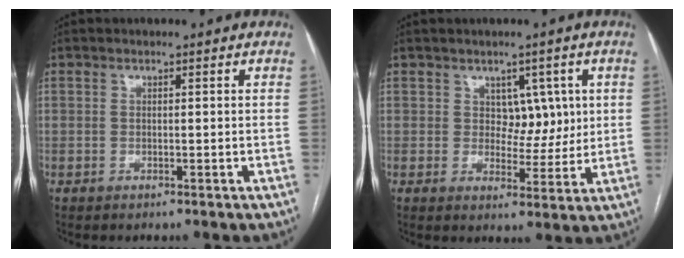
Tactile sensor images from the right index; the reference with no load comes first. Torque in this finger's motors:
{"motor_torque": [-0.05, 0.09, 0.08, 0.00]}